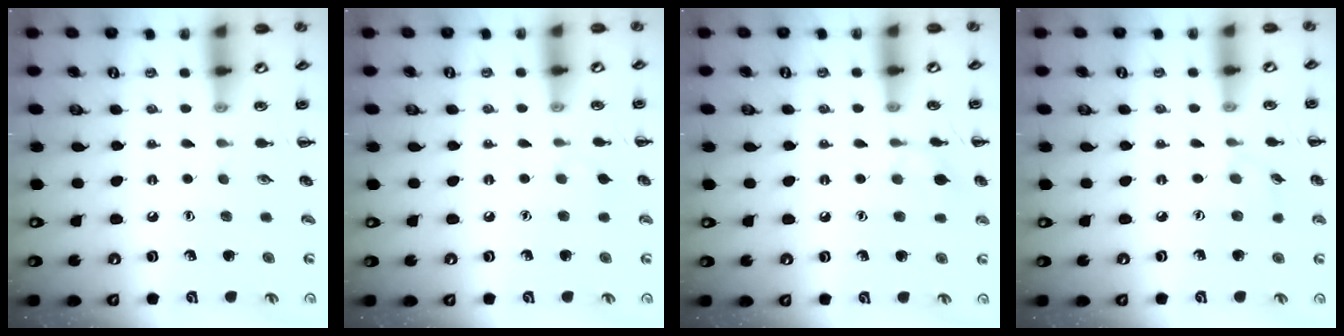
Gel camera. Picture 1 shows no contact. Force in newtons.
{"total": 2.8, "press": 2.6, "slide": 1.1}
{"total": 7.0, "press": 6.7, "slide": 1.7}
{"total": 3.7, "press": 3.4, "slide": 1.4}